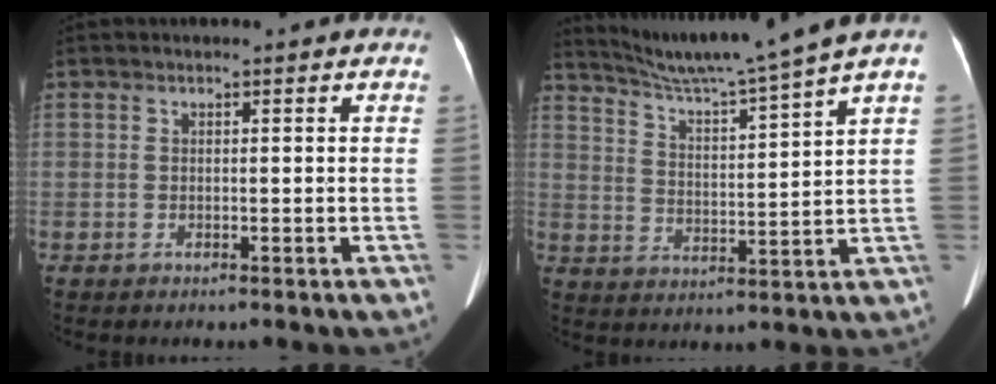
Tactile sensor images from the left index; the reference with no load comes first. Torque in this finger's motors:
{"motor_torque": [0.12, -1.16, 0.02, 0.05]}